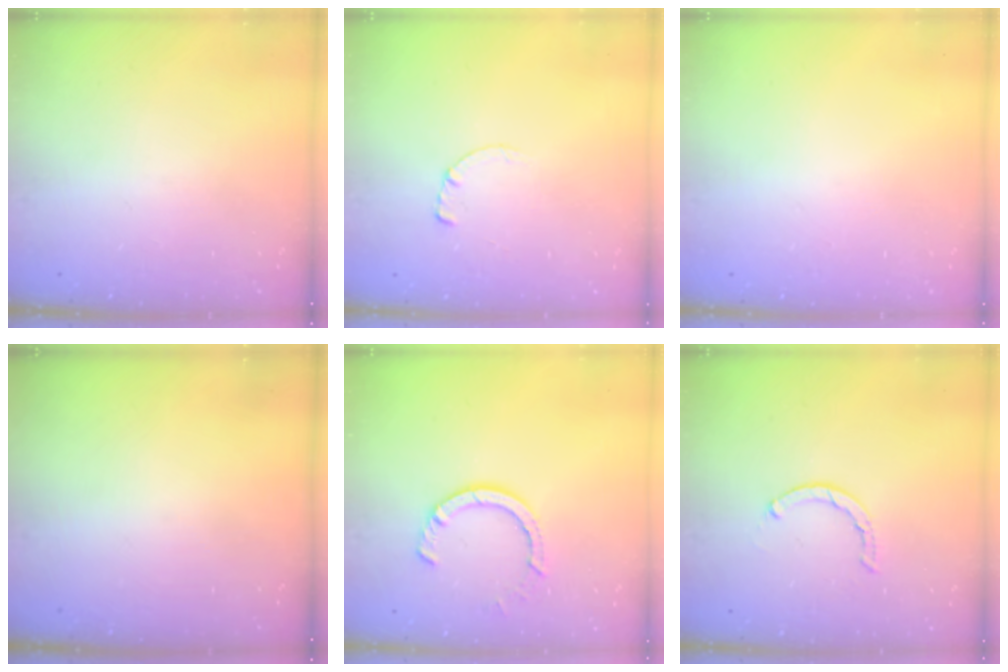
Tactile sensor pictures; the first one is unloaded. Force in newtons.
{"total": 0.7, "press": 0.6, "slide": 0.2}
{"total": 2.6, "press": 2.6, "slide": 0.2}
{"total": 0.0}
{"total": 7.5, "press": 7.4, "slide": 1.0}
{"total": 1.7, "press": 1.6, "slide": 0.3}